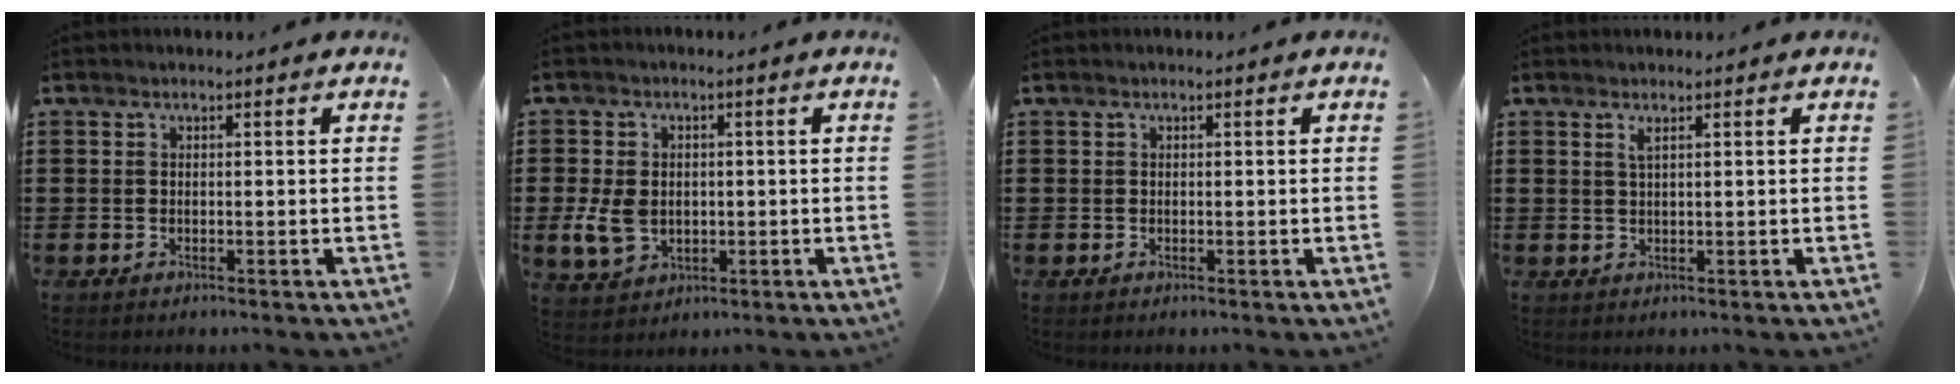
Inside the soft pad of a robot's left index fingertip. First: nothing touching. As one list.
[{"total": 5.9, "force": [-0.7, 4.6, 3.6], "torque": [-0.092, 0.003, -0.012]}, {"total": 0.0}, {"total": 1.4, "force": [0.8, 0.2, 1.2], "torque": [-0.026, 0.001, 0.013]}]